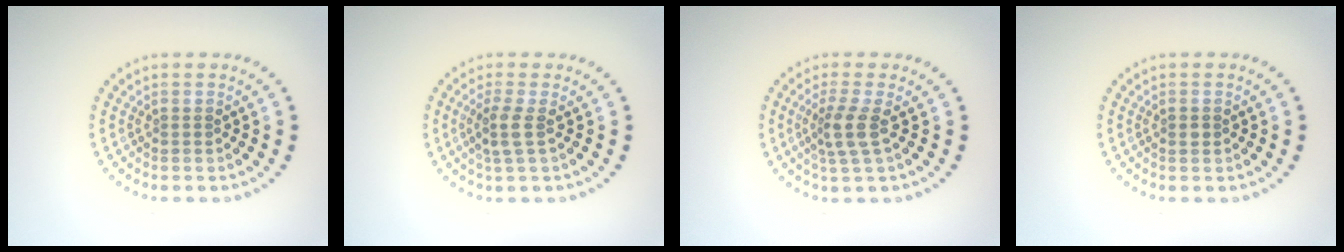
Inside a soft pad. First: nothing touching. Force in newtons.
{"total": 1.9, "press": 1.6, "slide": 1.1}
{"total": 2.6, "press": 2.0, "slide": 1.7}
{"total": 1.1, "press": 1.1, "slide": 0.1}